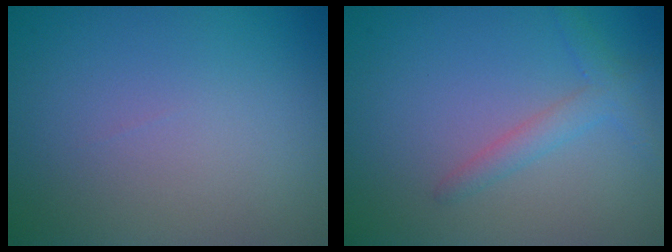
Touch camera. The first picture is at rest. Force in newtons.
{"total": 2.2, "press": 2.2, "slide": 0.1}